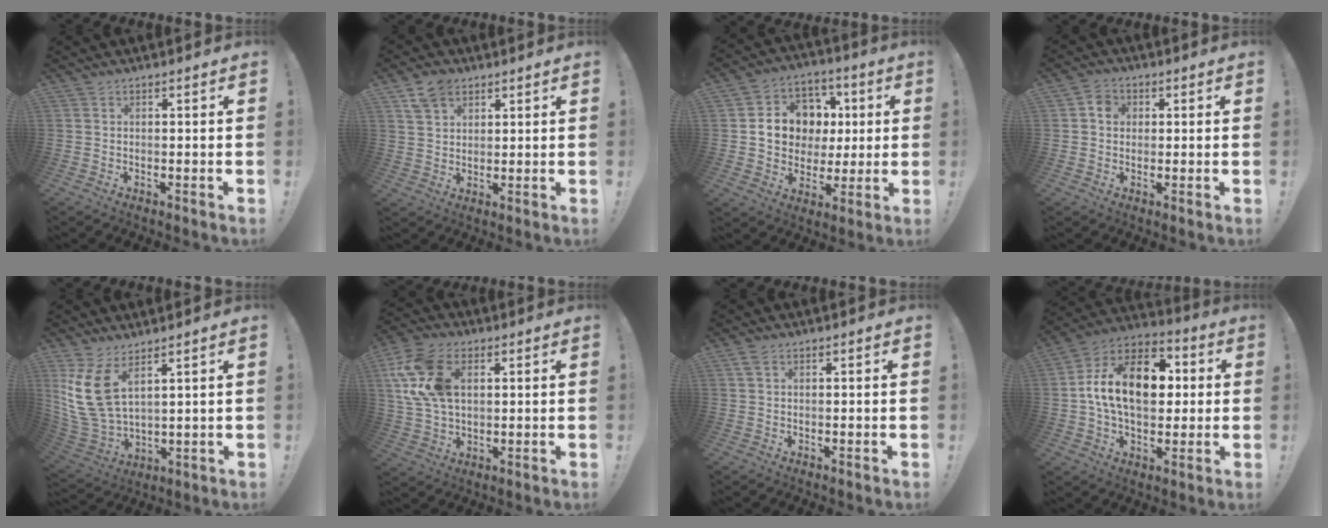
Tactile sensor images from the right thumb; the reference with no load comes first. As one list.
[{"total": 7.9, "force": [5.0, 5.3, 3.0], "torque": [-0.044, -0.021, 0.097]}, {"total": 13.9, "force": [1.8, 12.4, 6.0], "torque": [-0.071, 0.001, 0.055]}, {"total": 4.5, "force": [0.7, 4.0, 2.1], "torque": [-0.030, 0.007, 0.012]}, {"total": 12.6, "force": [6.5, 6.2, 8.9], "torque": [-0.187, -0.041, 0.125]}, {"total": 16.5, "force": [4.7, 11.0, 11.4], "torque": [-0.219, -0.003, 0.089]}, {"total": 1.3, "force": [0.6, 0.7, 0.9], "torque": [-0.019, 0.002, 0.011]}, {"total": 19.4, "force": [2.1, 12.4, 14.8], "torque": [-0.237, 0.009, 0.039]}]